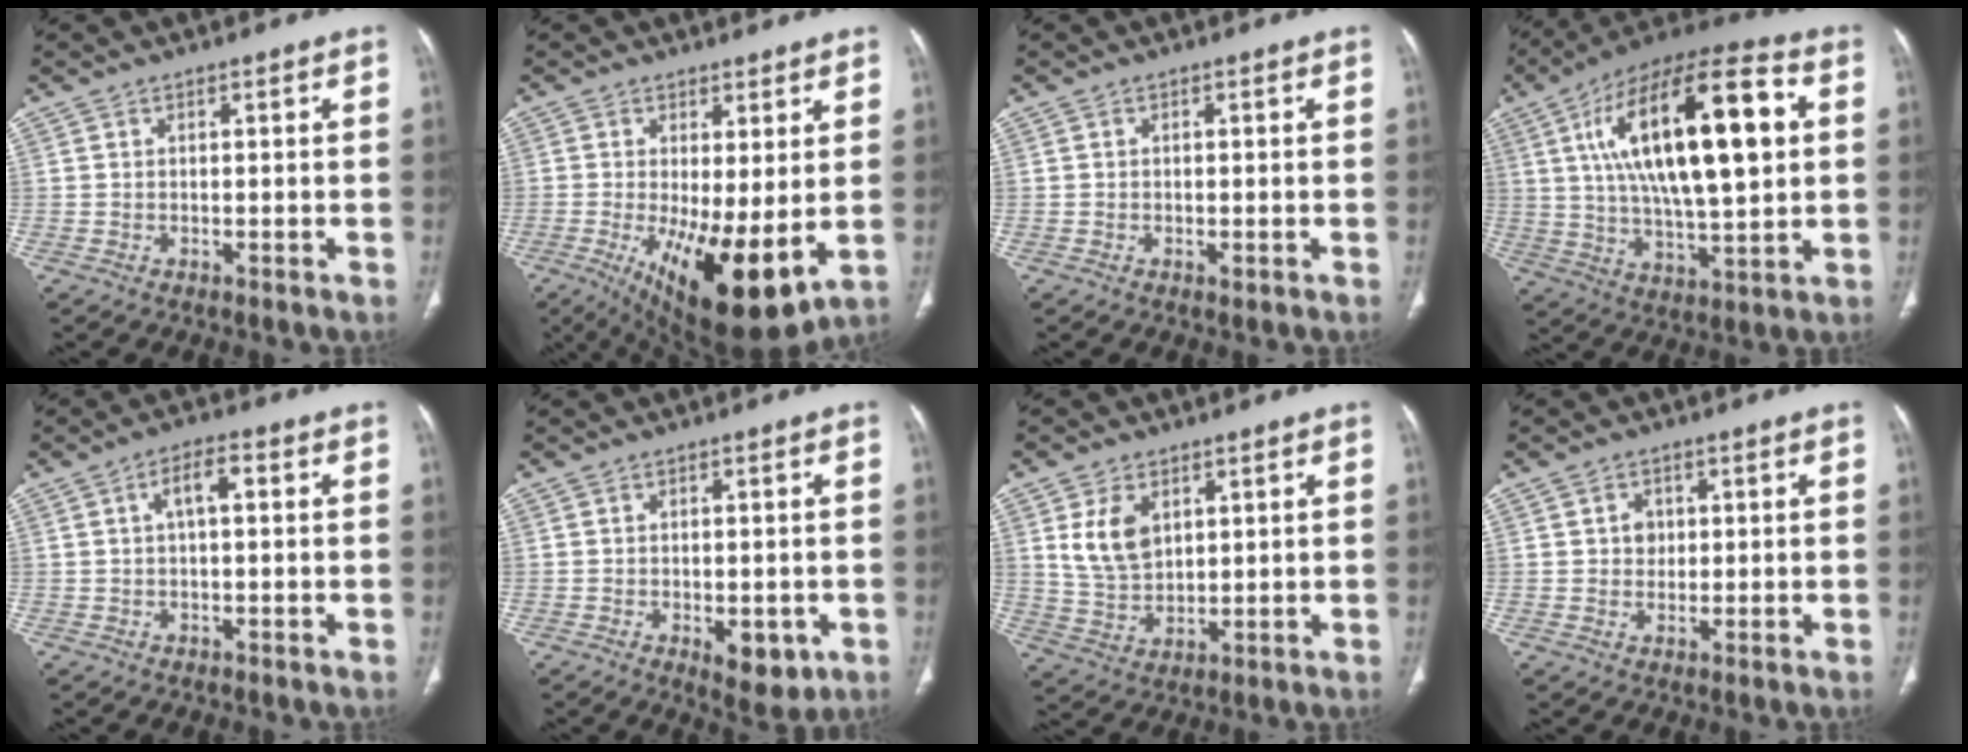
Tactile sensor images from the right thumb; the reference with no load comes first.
{"total": 14.9, "force": [-2.3, 5.3, 13.7], "torque": [-0.226, -0.032, -0.018]}
{"total": 0.8, "force": [-0.3, 0.5, 0.6], "torque": [-0.010, -0.002, -0.003]}
{"total": 27.4, "force": [5.9, 10.2, 24.7], "torque": [-0.415, 0.014, 0.089]}
{"total": 4.4, "force": [0.8, 1.8, 3.9], "torque": [-0.066, 0.015, 0.011]}
{"total": 6.6, "force": [-2.1, 3.4, 5.2], "torque": [-0.056, -0.002, -0.017]}
{"total": 8.3, "force": [3.0, 5.5, 5.5], "torque": [-0.085, -0.015, 0.069]}
{"total": 2.9, "force": [0.6, 2.6, 1.3], "torque": [-0.003, 0.001, 0.009]}